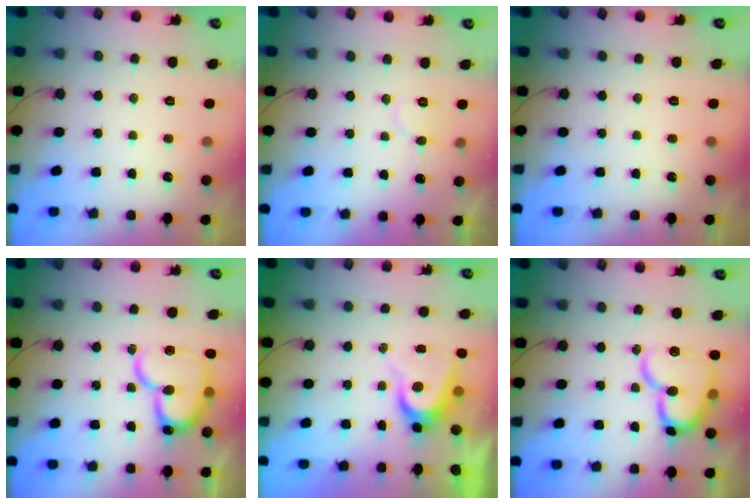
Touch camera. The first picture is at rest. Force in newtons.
{"total": 5.2, "press": 5.2, "slide": 0.5}
{"total": 0.0}
{"total": 19.0, "press": 18.9, "slide": 2.0}
{"total": 6.8, "press": 6.8, "slide": 0.6}
{"total": 16.1, "press": 16.1, "slide": 1.5}